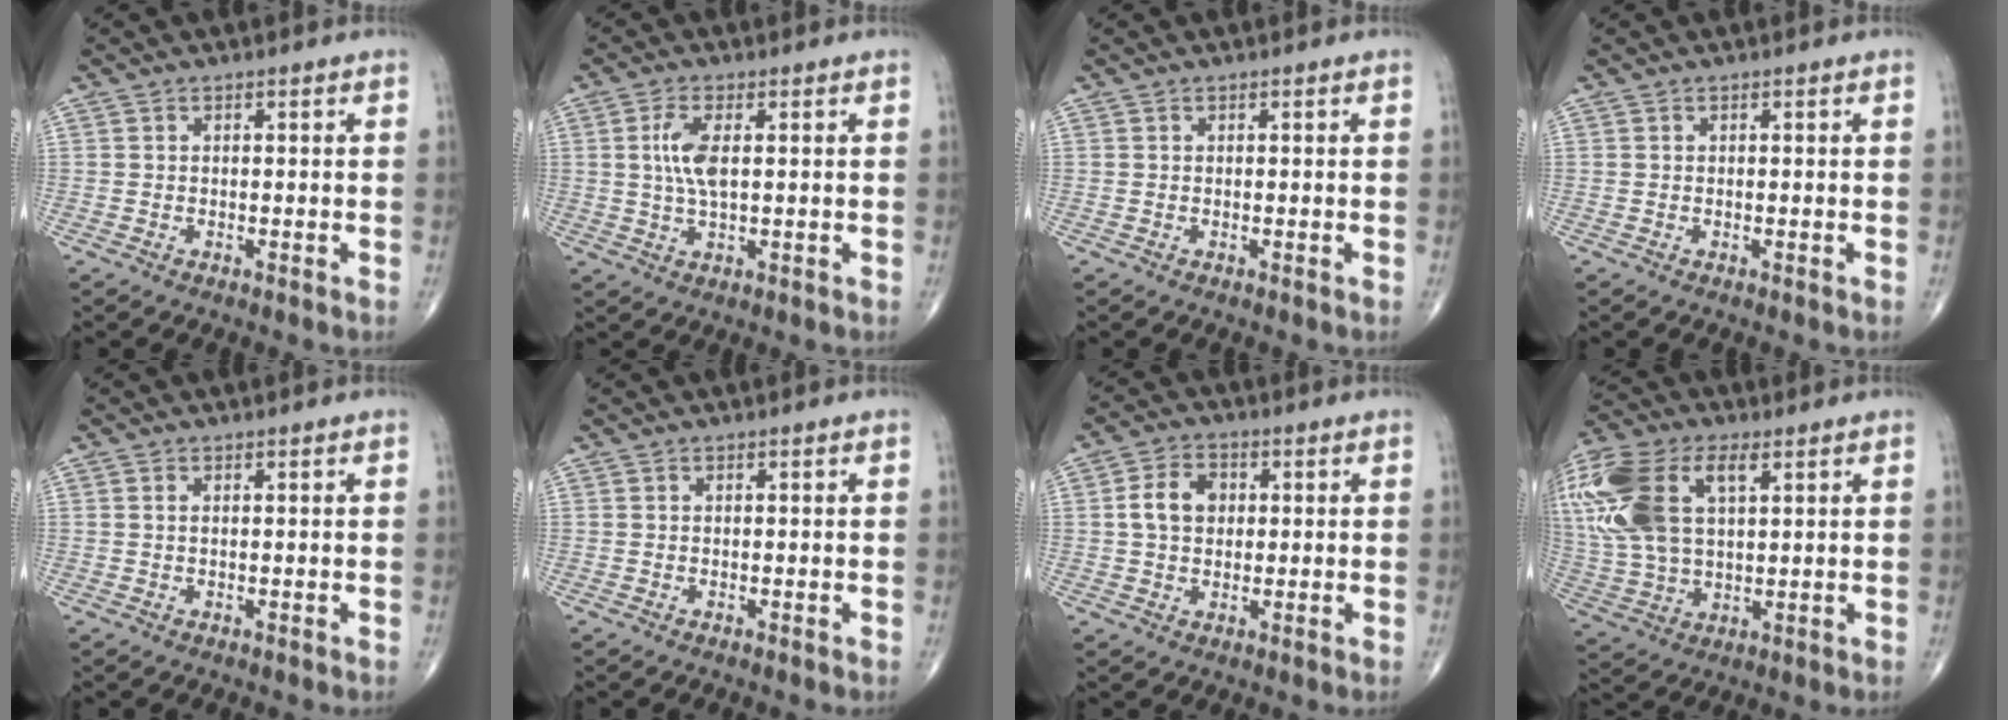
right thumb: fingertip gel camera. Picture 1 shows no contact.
{"total": 5.7, "force": [0.9, 2.2, 5.2], "torque": [-0.118, 0.000, 0.018]}
{"total": 0.0}
{"total": 0.0}
{"total": 0.6, "force": [0.2, 0.3, 0.5], "torque": [-0.013, 0.004, 0.003]}
{"total": 0.0}
{"total": 6.8, "force": [0.9, 4.9, 4.5], "torque": [-0.072, 0.010, 0.012]}
{"total": 22.3, "force": [7.3, 12.4, 17.0], "torque": [-0.408, 0.016, 0.137]}